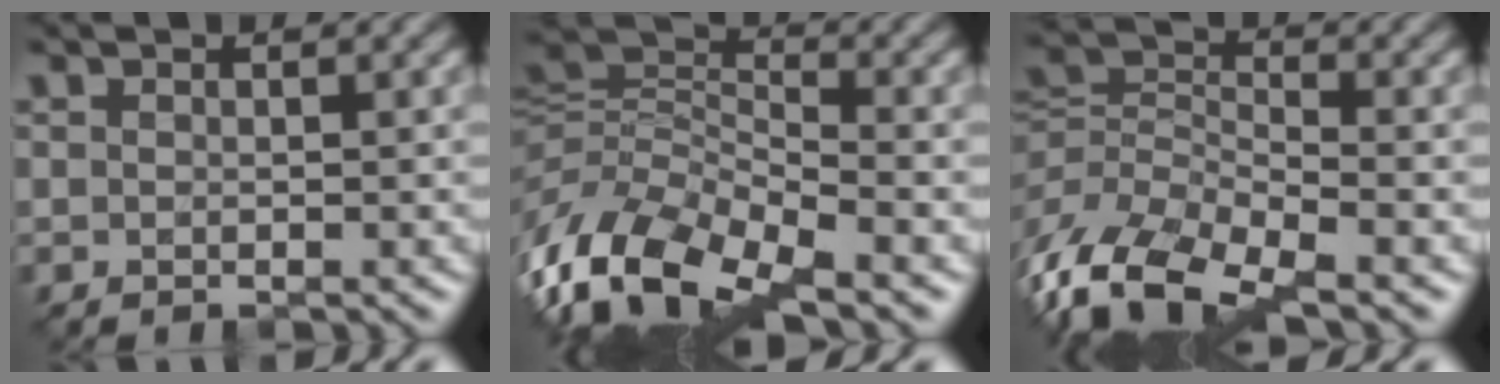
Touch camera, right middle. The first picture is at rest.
{"total": 11.6, "force": [-5.9, 4.9, 8.7], "torque": [-0.181, -0.004, -0.125]}
{"total": 9.3, "force": [-5.3, 4.0, 6.5], "torque": [-0.130, -0.007, -0.113]}